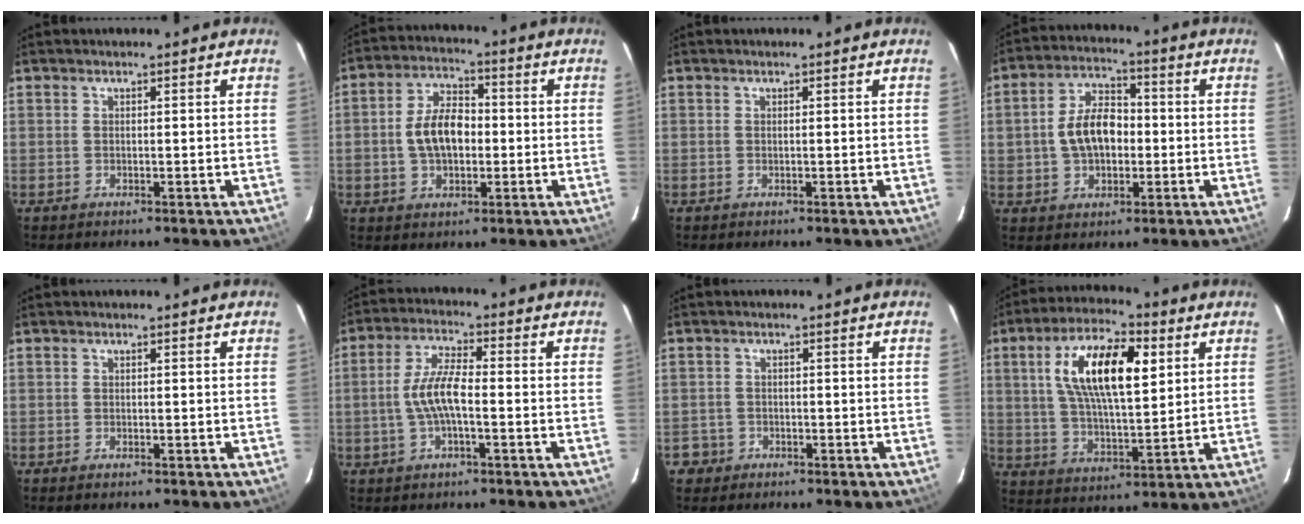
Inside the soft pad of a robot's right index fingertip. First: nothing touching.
{"total": 9.2, "force": [-0.7, 5.6, 7.3], "torque": [-0.140, 0.020, -0.008]}
{"total": 0.0}
{"total": 9.8, "force": [-0.5, 6.3, 7.4], "torque": [-0.143, 0.024, -0.002]}
{"total": 0.6, "force": [-0.5, 0.1, 0.3], "torque": [-0.007, -0.002, -0.011]}
{"total": 7.3, "force": [-1.4, 2.0, 6.9], "torque": [-0.141, 0.008, -0.028]}
{"total": 2.9, "force": [-1.3, 2.5, 0.1], "torque": [-0.004, 0.016, -0.020]}
{"total": 15.9, "force": [5.0, 6.2, 13.8], "torque": [-0.251, 0.022, 0.090]}